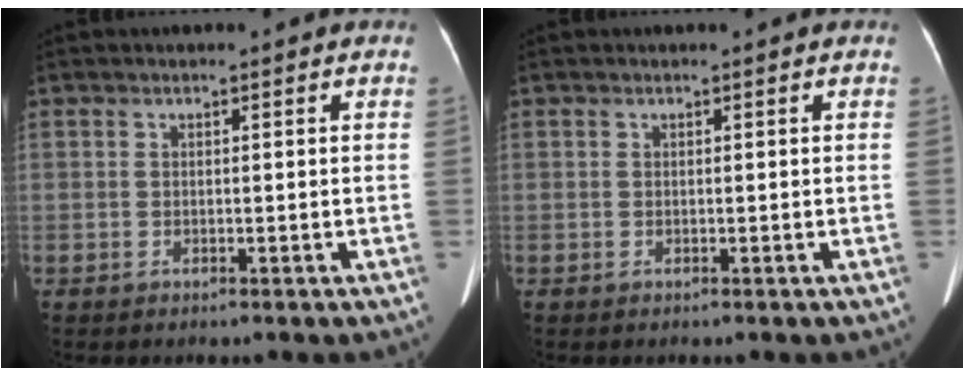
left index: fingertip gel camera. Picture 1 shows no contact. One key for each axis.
{"total": 0.0}